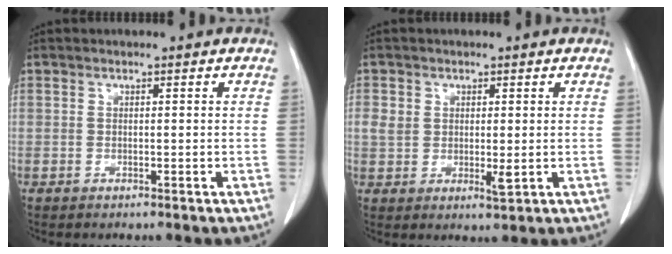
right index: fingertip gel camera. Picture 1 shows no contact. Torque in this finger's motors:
{"motor_torque": [0.02, 0.08, 0.01, 0.01]}